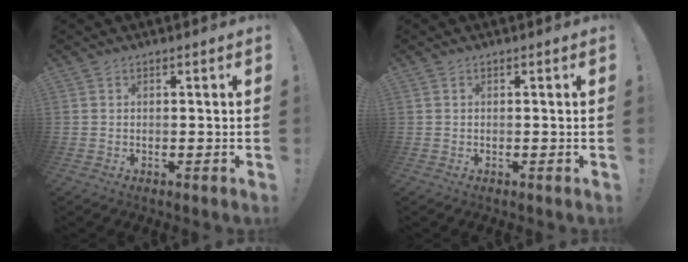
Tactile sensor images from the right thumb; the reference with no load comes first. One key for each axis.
{"total": 0.0}